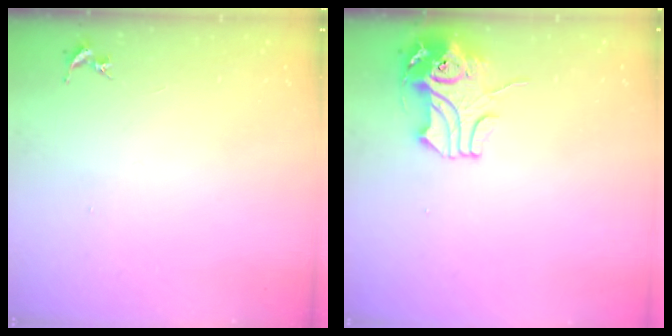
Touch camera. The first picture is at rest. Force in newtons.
{"total": 10.6, "press": 10.4, "slide": 1.7}